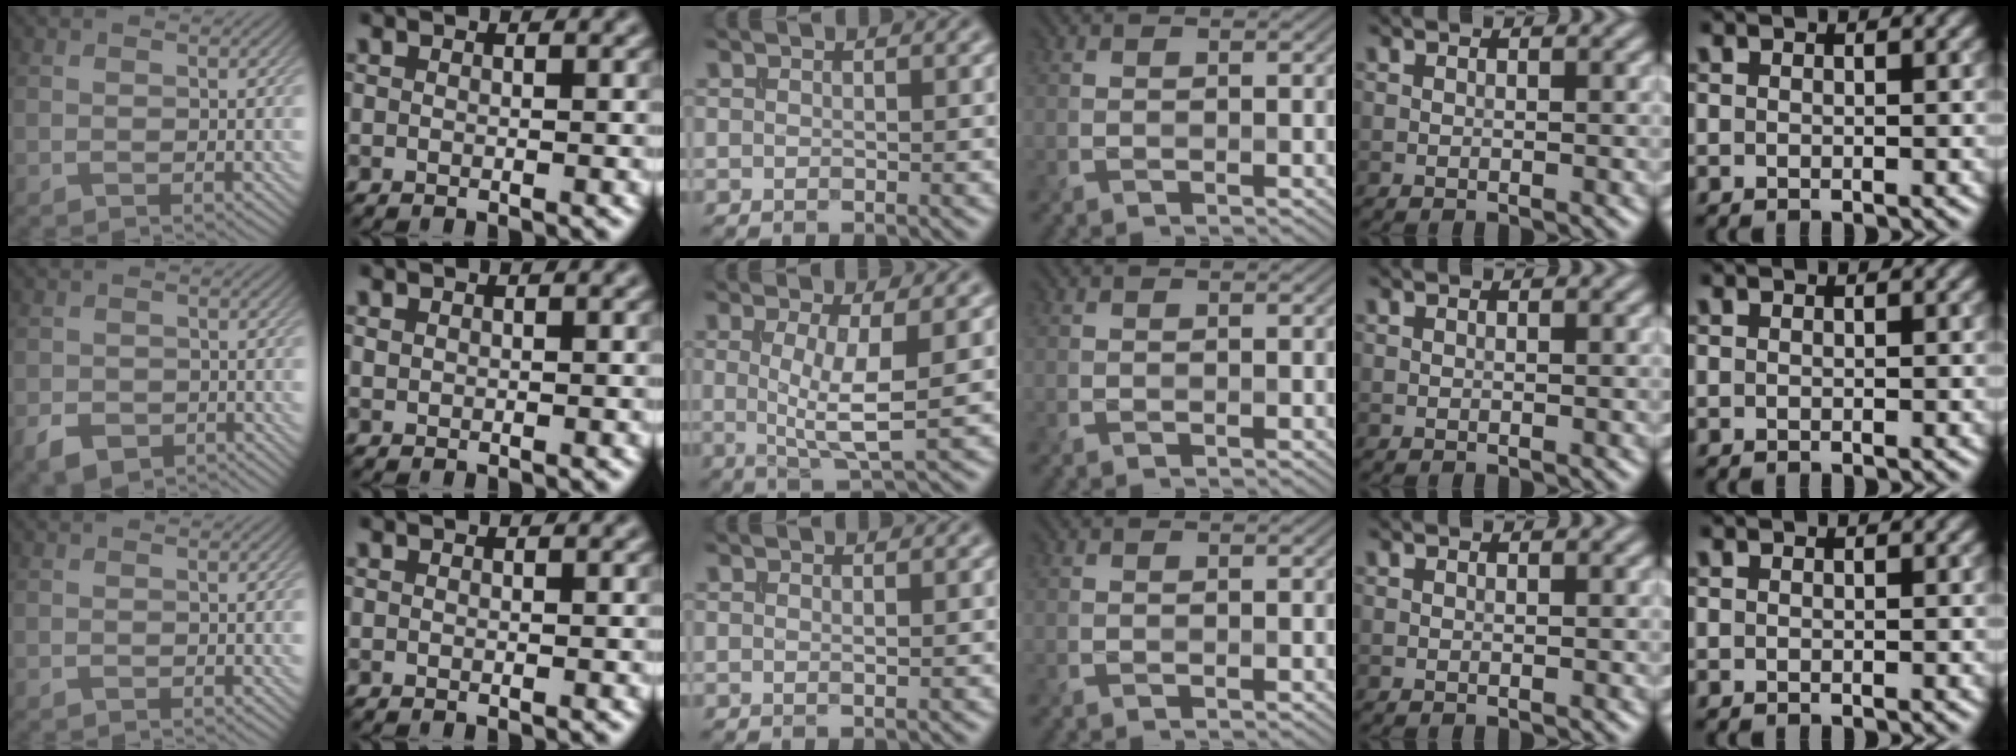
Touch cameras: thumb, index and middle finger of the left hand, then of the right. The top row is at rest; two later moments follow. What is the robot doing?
{"motion": "extract", "object": "file holder"}